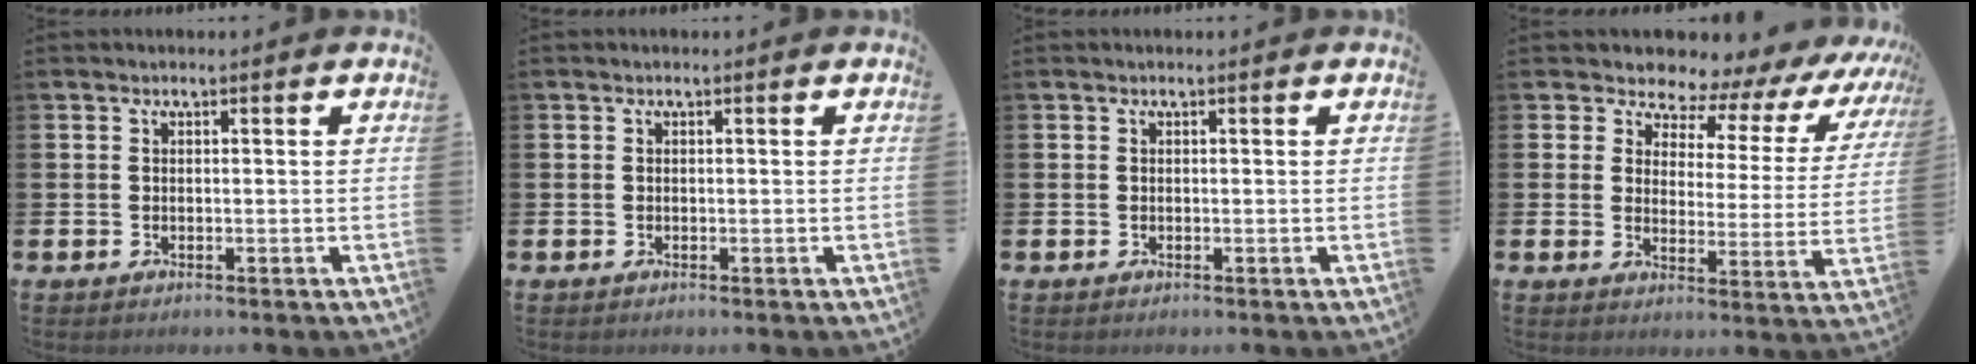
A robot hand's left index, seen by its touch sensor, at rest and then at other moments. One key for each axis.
{"total": 0.0}
{"total": 0.0}
{"total": 6.3, "fx": 5.6, "fy": 2.8, "fz": 0.7, "tx": -0.026, "ty": -0.063, "tz": 0.086}